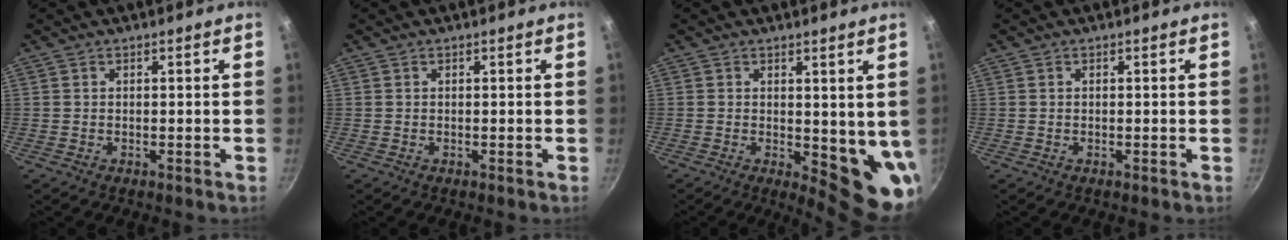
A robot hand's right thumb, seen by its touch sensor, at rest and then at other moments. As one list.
[{"total": 0.0}, {"total": 9.2, "force": [0.5, 4.2, 8.2], "torque": [-0.073, -0.018, 0.013]}, {"total": 0.0}]